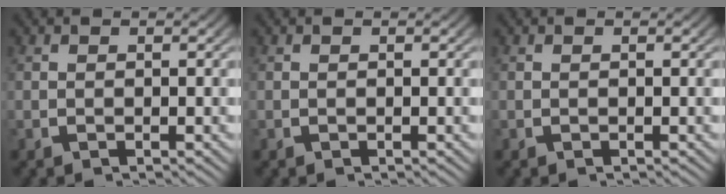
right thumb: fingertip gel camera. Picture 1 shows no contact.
{"total": 0.0}
{"total": 0.0}